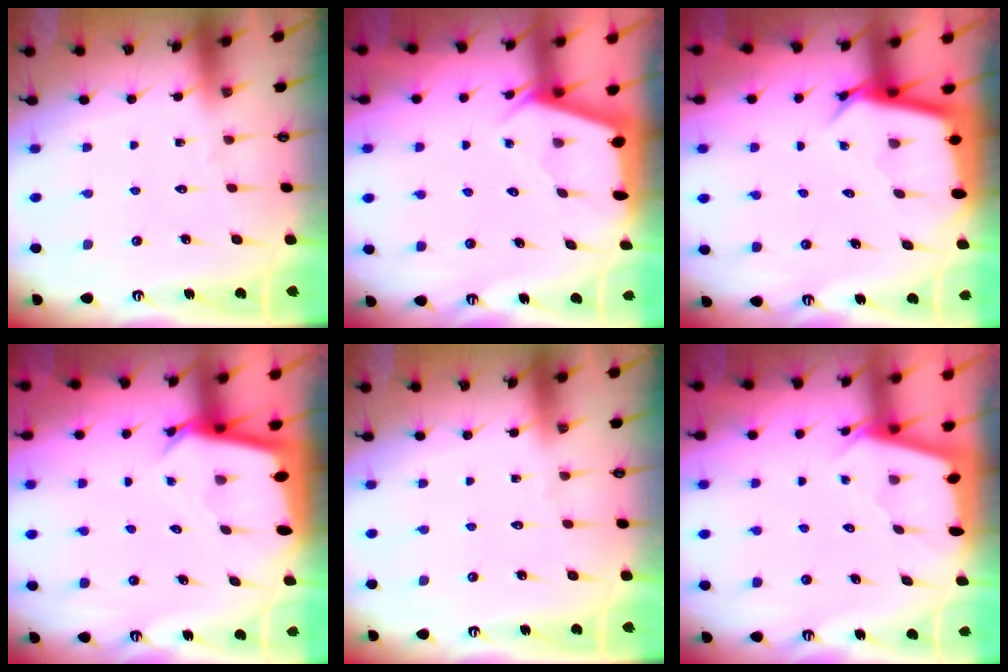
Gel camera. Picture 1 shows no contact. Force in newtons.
{"total": 2.4, "press": 2.4, "slide": 0.3}
{"total": 4.6, "press": 4.5, "slide": 0.3}
{"total": 3.6, "press": 3.6, "slide": 0.1}
{"total": 0.0}
{"total": 2.0, "press": 2.0, "slide": 0.3}